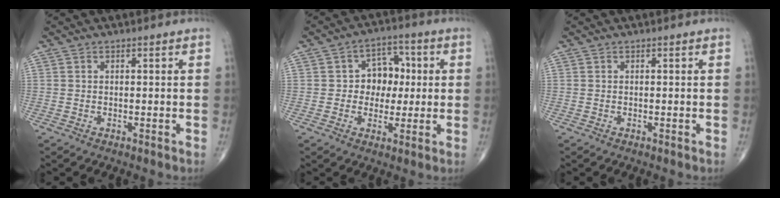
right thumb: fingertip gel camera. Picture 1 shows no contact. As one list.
[{"total": 8.4, "force": [0.6, 6.7, 5.0], "torque": [-0.022, 0.015, 0.003]}, {"total": 0.0}]